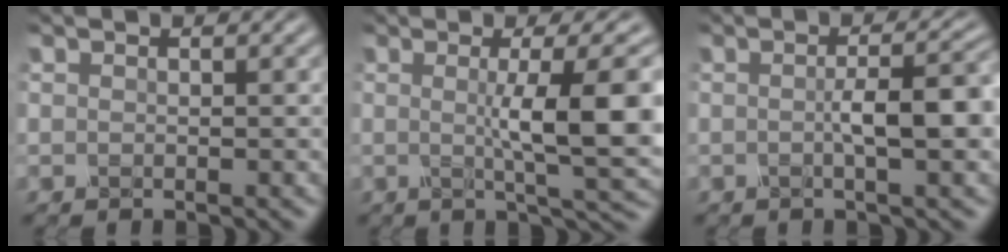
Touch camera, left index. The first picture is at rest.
{"total": 7.6, "force": [0.3, 1.3, 7.5], "torque": [-0.107, 0.002, 0.006]}
{"total": 4.7, "force": [-0.6, 1.3, 4.5], "torque": [-0.082, 0.003, -0.010]}